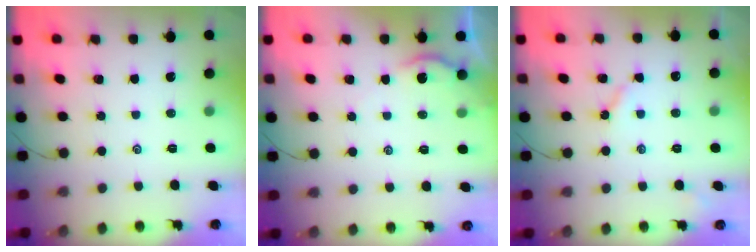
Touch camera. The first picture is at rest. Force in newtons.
{"total": 2.3, "press": 2.2, "slide": 0.4}
{"total": 2.9, "press": 2.9, "slide": 0.4}